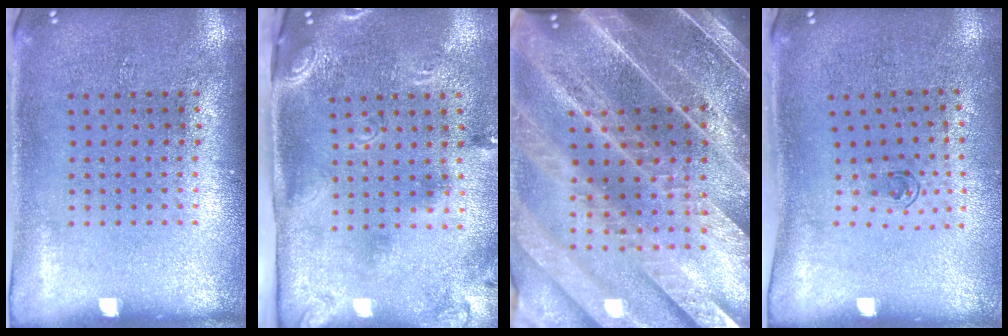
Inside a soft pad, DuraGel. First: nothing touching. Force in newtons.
{"total": 2.8, "press": 1.9, "slide": 2.0}
{"total": 5.4, "press": 4.6, "slide": 2.8}
{"total": 0.6, "press": 0.3, "slide": 0.6}